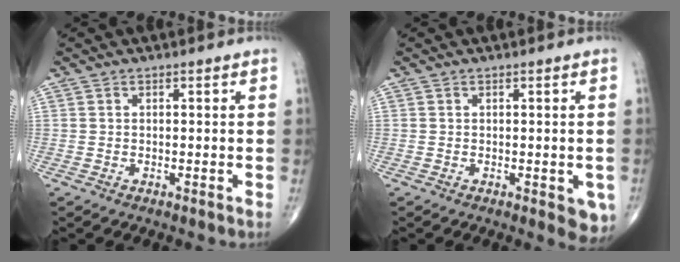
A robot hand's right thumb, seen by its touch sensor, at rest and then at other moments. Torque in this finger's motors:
{"motor_torque": [0.56, 0.85, 0.39, -0.47, 0.14]}